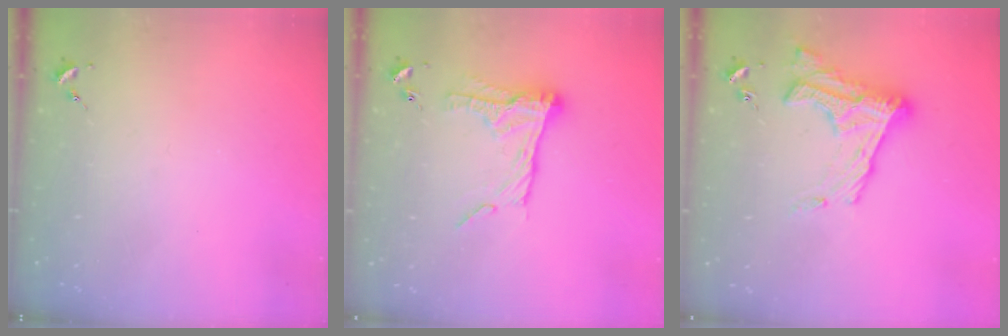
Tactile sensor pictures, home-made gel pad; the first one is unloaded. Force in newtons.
{"total": 16.3, "press": 16.2, "slide": 1.1}
{"total": 18.2, "press": 18.1, "slide": 1.3}